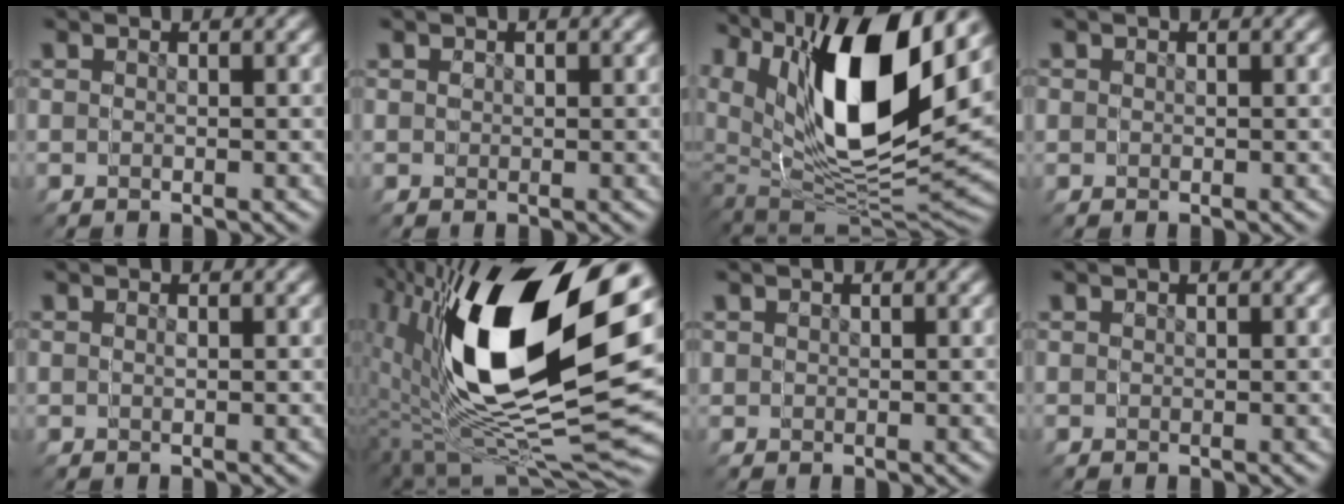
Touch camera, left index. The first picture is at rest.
{"total": 1.8, "force": [0.4, 1.6, 0.8], "torque": [-0.007, -0.005, 0.010]}
{"total": 15.8, "force": [4.1, 9.9, 11.7], "torque": [-0.219, 0.009, 0.063]}
{"total": 1.0, "force": [0.0, 1.0, -0.1], "torque": [0.001, -0.006, 0.005]}
{"total": 0.0}
{"total": 19.9, "force": [3.5, 9.5, 17.1], "torque": [-0.292, 0.027, 0.057]}
{"total": 1.8, "force": [0.6, 1.6, 0.6], "torque": [-0.008, -0.006, 0.014]}
{"total": 0.9, "force": [0.3, 0.6, 0.6], "torque": [-0.007, -0.002, 0.006]}